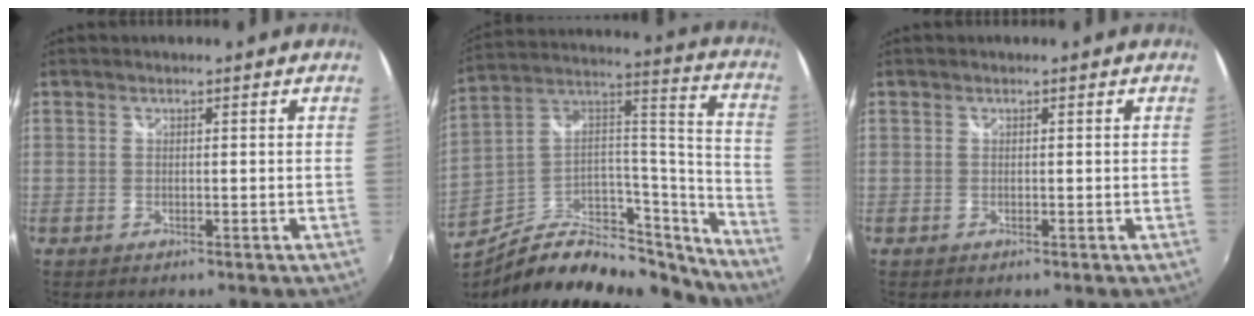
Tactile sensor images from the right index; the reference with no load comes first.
{"total": 24.2, "force": [-21.3, 7.9, 8.4], "torque": [-0.115, 0.053, -0.335]}
{"total": 0.0}